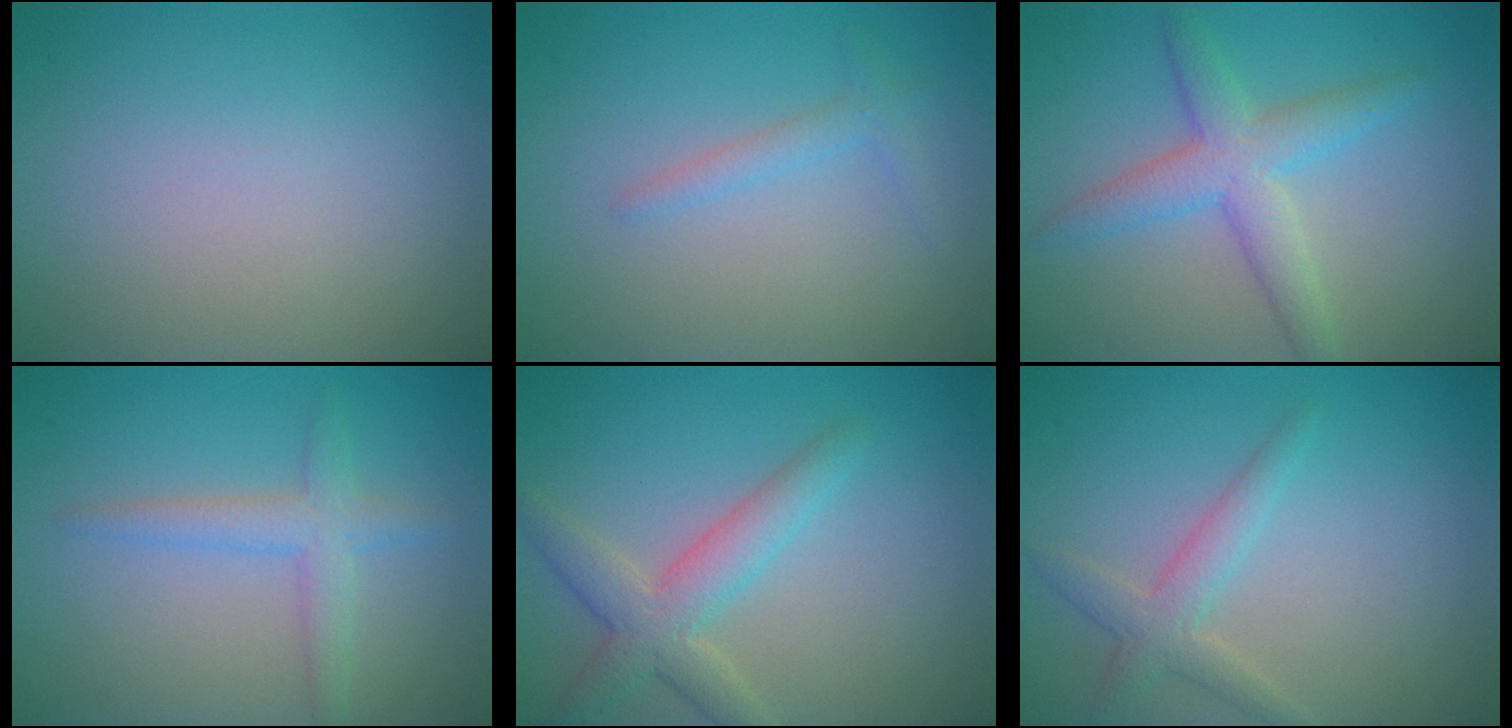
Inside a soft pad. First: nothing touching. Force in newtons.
{"total": 1.4, "press": 1.4, "slide": 0.1}
{"total": 4.2, "press": 4.2, "slide": 0.2}
{"total": 2.7, "press": 2.7, "slide": 0.2}
{"total": 4.0, "press": 4.0, "slide": 0.3}
{"total": 2.4, "press": 2.4, "slide": 0.1}